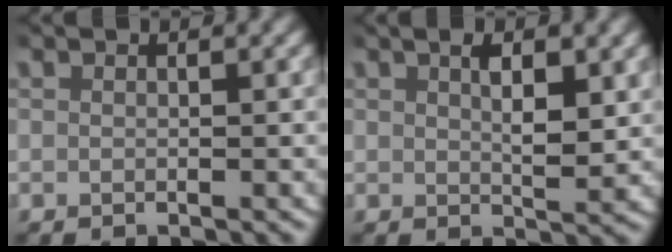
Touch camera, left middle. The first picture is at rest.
{"total": 3.8, "force": [1.6, 1.5, 3.1], "torque": [-0.038, -0.002, 0.027]}